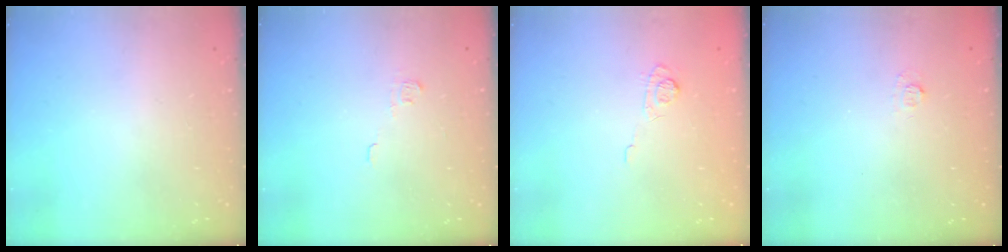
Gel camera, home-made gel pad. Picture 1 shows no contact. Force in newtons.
{"total": 2.8, "press": 2.8, "slide": 0.4}
{"total": 6.8, "press": 6.7, "slide": 1.4}
{"total": 2.7, "press": 2.5, "slide": 0.9}